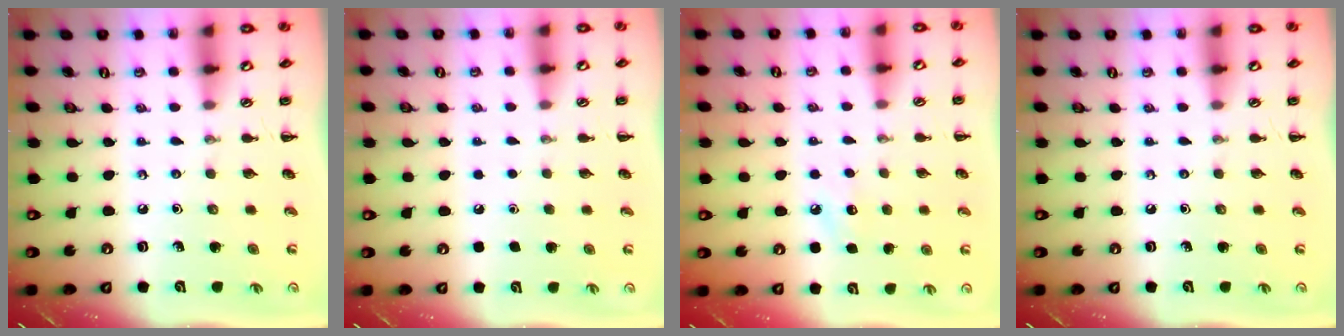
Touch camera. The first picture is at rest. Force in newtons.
{"total": 1.7, "press": 1.7, "slide": 0.1}
{"total": 6.4, "press": 6.2, "slide": 1.6}
{"total": 0.0}